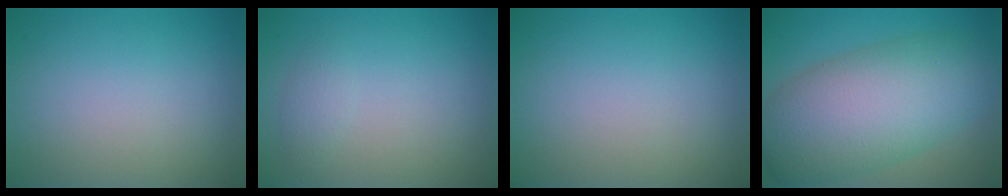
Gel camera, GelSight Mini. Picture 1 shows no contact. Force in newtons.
{"total": 1.1, "press": 1.1, "slide": 0.1}
{"total": 0.0}
{"total": 10.5, "press": 10.5, "slide": 0.2}